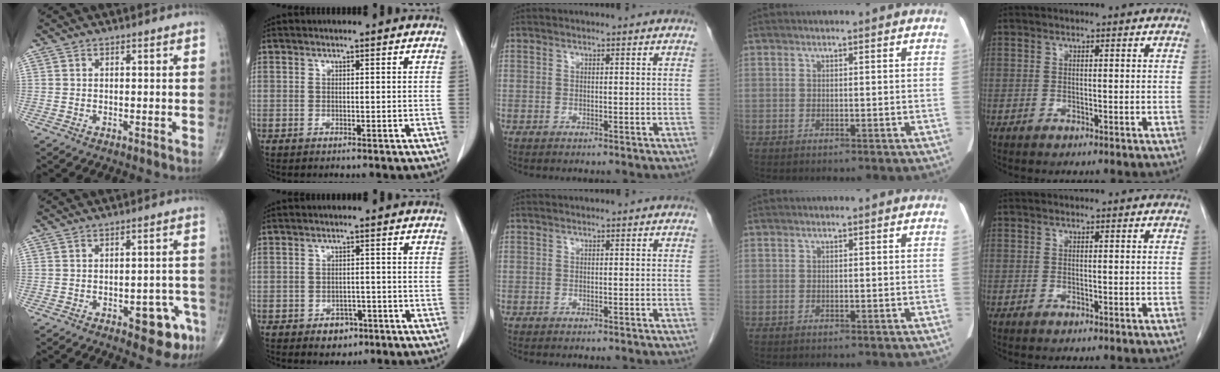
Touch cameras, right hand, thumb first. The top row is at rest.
{"thumb": {"total": 8.4, "force": [-4.0, 3.6, 6.3], "torque": [-0.050, 0.030, -0.042]}, "index": {"total": 3.6, "force": [-2.0, 2.6, 1.6], "torque": [-0.013, 0.006, -0.019]}}